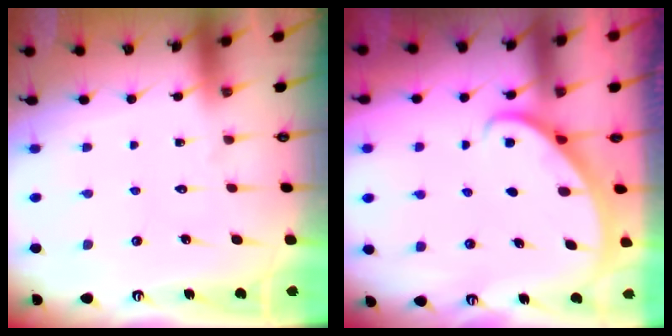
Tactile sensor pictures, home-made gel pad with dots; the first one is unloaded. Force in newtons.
{"total": 2.3, "press": 2.3, "slide": 0.2}